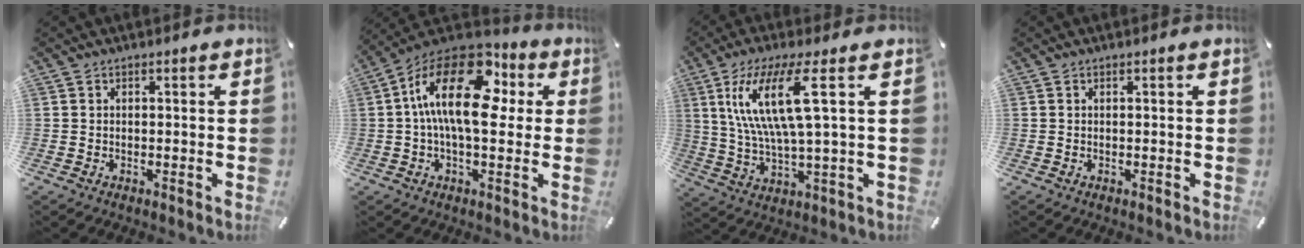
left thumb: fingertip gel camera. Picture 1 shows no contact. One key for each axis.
{"total": 19.6, "fx": 3.5, "fy": 9.8, "fz": 16.6, "tx": -0.309, "ty": -0.017, "tz": 0.055}
{"total": 15.2, "fx": 5.1, "fy": 3.1, "fz": 14.0, "tx": -0.299, "ty": -0.005, "tz": 0.077}
{"total": 0.0}